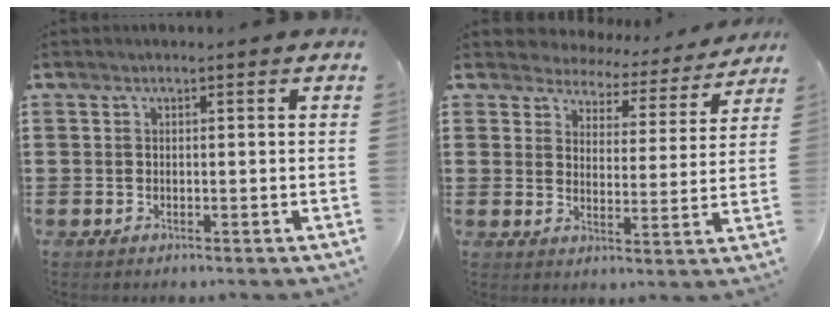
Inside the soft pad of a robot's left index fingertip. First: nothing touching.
{"total": 4.1, "force": [4.1, 0.8, -0.4], "torque": [-0.020, -0.030, 0.067]}